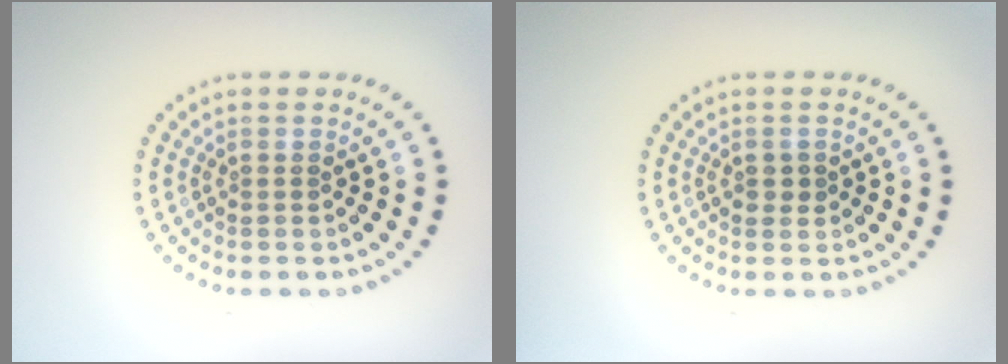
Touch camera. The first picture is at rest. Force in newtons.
{"total": 1.2, "press": 1.2, "slide": 0.1}